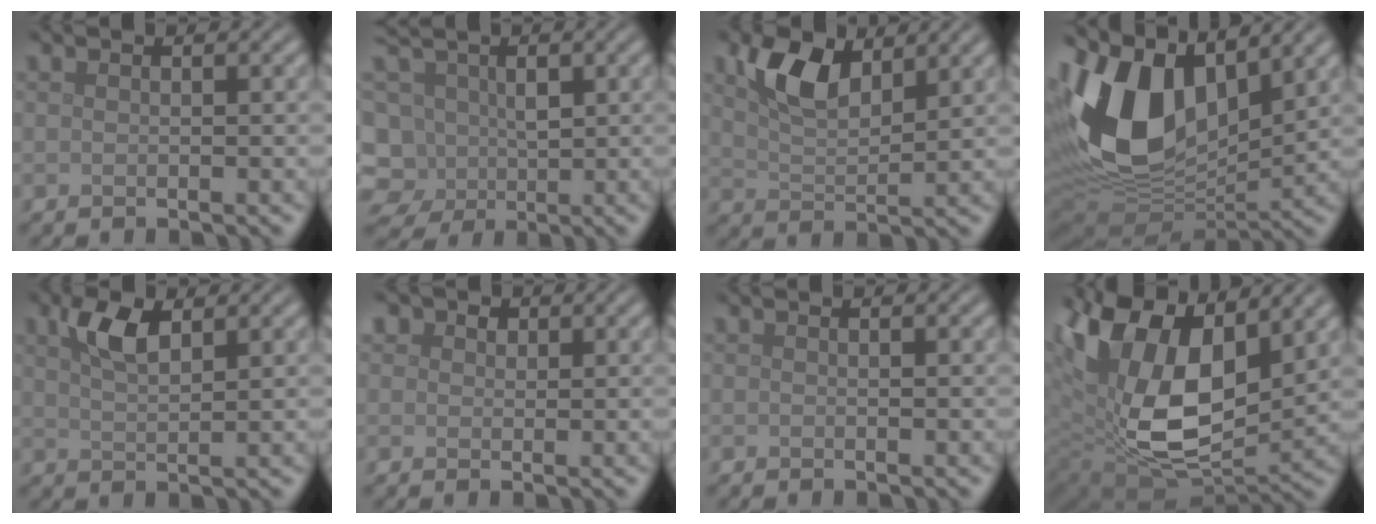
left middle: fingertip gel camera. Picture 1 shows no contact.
{"total": 9.2, "force": [-0.6, 8.0, 4.5], "torque": [-0.120, 0.016, -0.034]}
{"total": 5.0, "force": [2.7, 2.5, 3.4], "torque": [-0.074, 0.002, 0.050]}
{"total": 14.2, "force": [3.7, 8.6, 10.7], "torque": [-0.231, 0.002, 0.064]}
{"total": 3.4, "force": [1.9, 1.4, 2.5], "torque": [-0.054, 0.006, 0.038]}
{"total": 3.6, "force": [2.0, 2.5, 1.6], "torque": [-0.033, 0.008, 0.017]}
{"total": 0.0}
{"total": 16.8, "force": [4.6, 9.6, 13.0], "torque": [-0.266, 0.001, 0.088]}